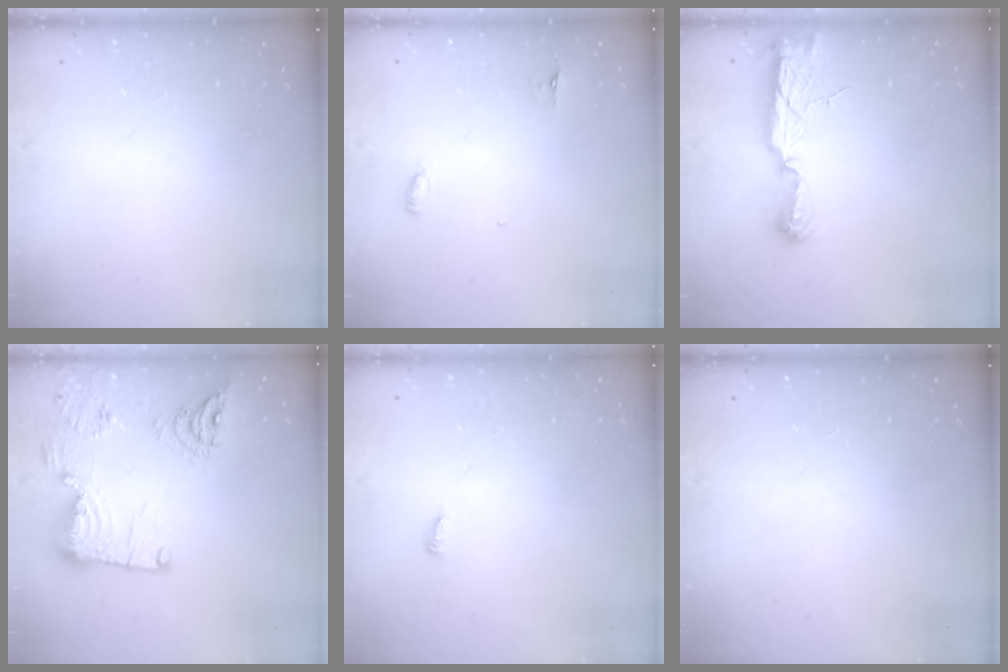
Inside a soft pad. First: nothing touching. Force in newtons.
{"total": 3.0, "press": 2.8, "slide": 0.9}
{"total": 8.1, "press": 8.1, "slide": 0.7}
{"total": 19.2, "press": 19.2, "slide": 1.1}
{"total": 2.8, "press": 2.8, "slide": 0.4}
{"total": 0.0}